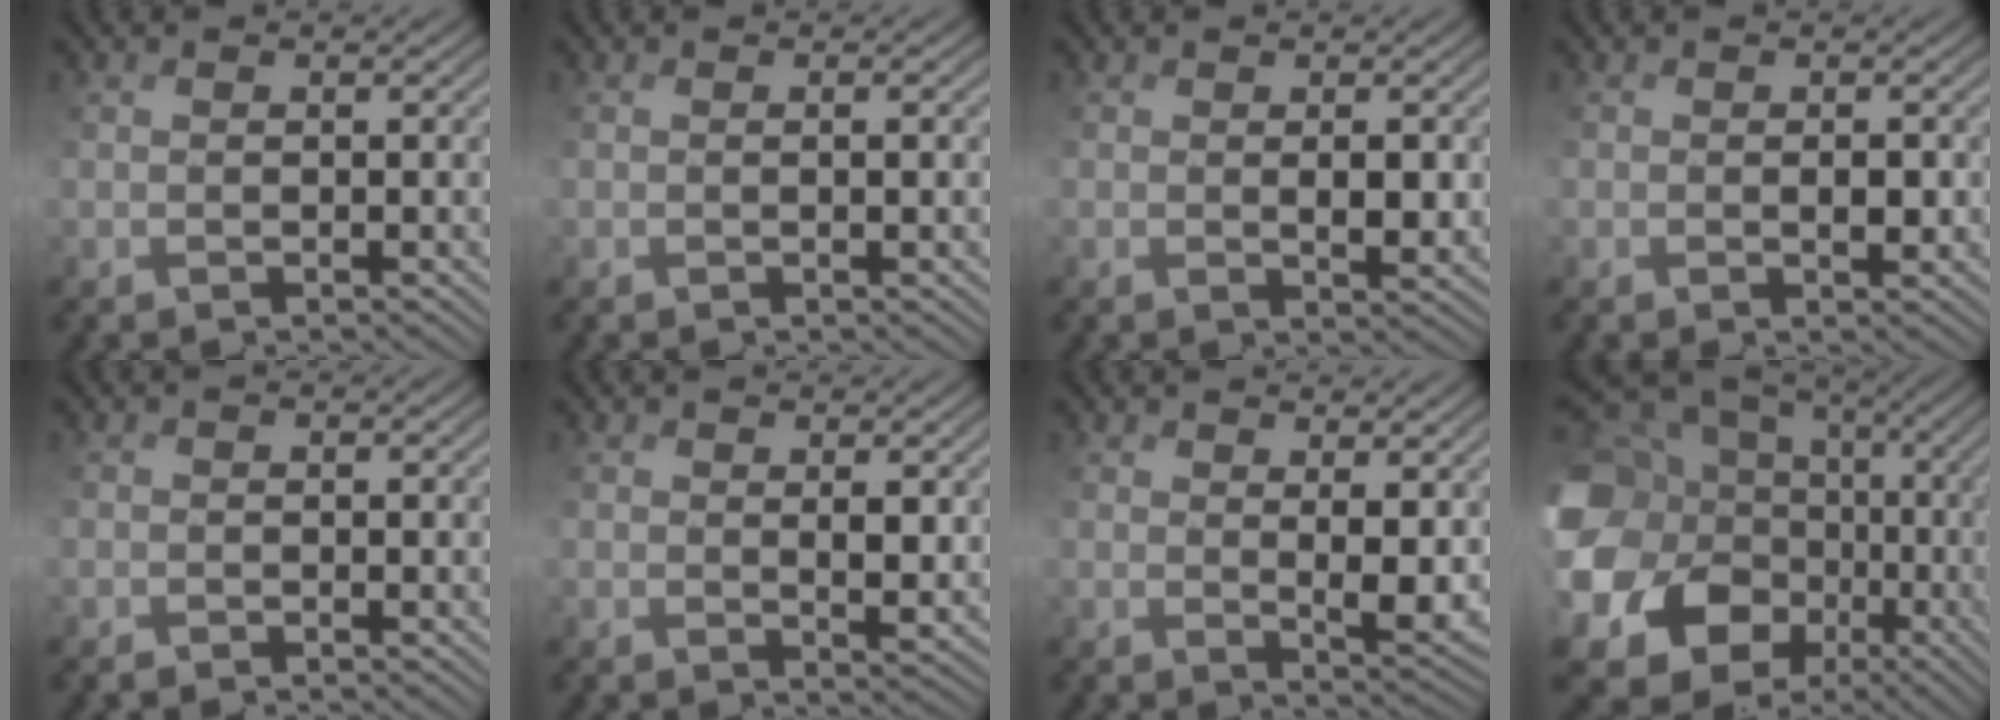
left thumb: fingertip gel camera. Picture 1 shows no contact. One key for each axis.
{"total": 1.1, "fx": 0.4, "fy": 0.0, "fz": 1.0, "tx": -0.016, "ty": 0.000, "tz": 0.013}
{"total": 3.3, "fx": 0.6, "fy": 1.8, "fz": 2.7, "tx": -0.055, "ty": -0.003, "tz": 0.018}
{"total": 2.1, "fx": 0.1, "fy": 1.3, "fz": 1.6, "tx": -0.029, "ty": -0.002, "tz": 0.006}
{"total": 0.9, "fx": -0.8, "fy": 0.3, "fz": 0.1, "tx": -0.002, "ty": -0.002, "tz": -0.018}
{"total": 3.4, "fx": 1.6, "fy": 1.5, "fz": 2.6, "tx": -0.059, "ty": -0.002, "tz": 0.035}
{"total": 5.1, "fx": 2.3, "fy": 1.9, "fz": 4.0, "tx": -0.085, "ty": -0.009, "tz": 0.051}
{"total": 19.6, "fx": -1.1, "fy": 16.7, "fz": 10.1, "tx": -0.254, "ty": -0.009, "tz": -0.021}